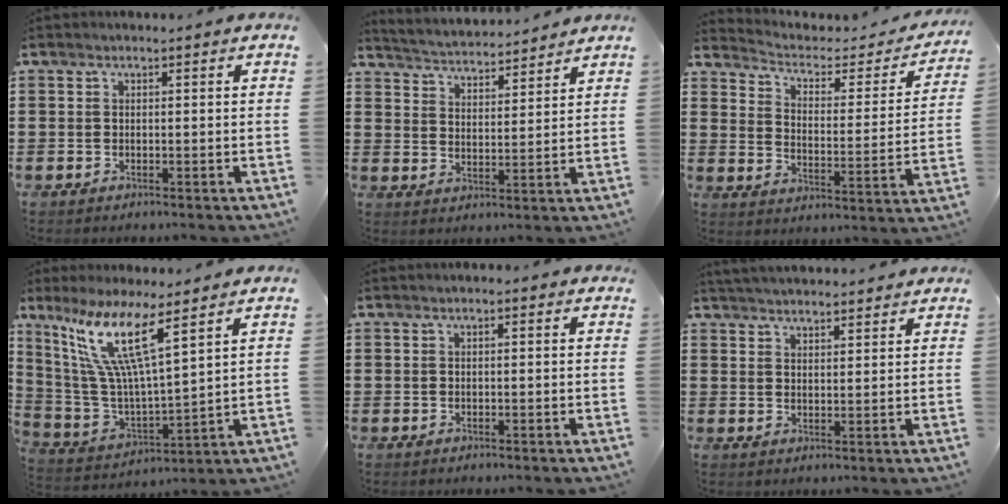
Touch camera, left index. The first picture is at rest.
{"total": 3.3, "force": [3.3, -0.1, -0.1], "torque": [-0.018, -0.025, 0.053]}
{"total": 2.8, "force": [2.1, 1.3, 1.2], "torque": [-0.039, -0.017, 0.026]}
{"total": 12.4, "force": [7.9, 1.5, 9.5], "torque": [-0.219, -0.046, 0.130]}
{"total": 0.6, "force": [0.1, 0.3, 0.6], "torque": [-0.011, 0.004, 0.002]}
{"total": 3.4, "force": [3.3, 0.0, 0.3], "torque": [-0.014, -0.007, 0.063]}